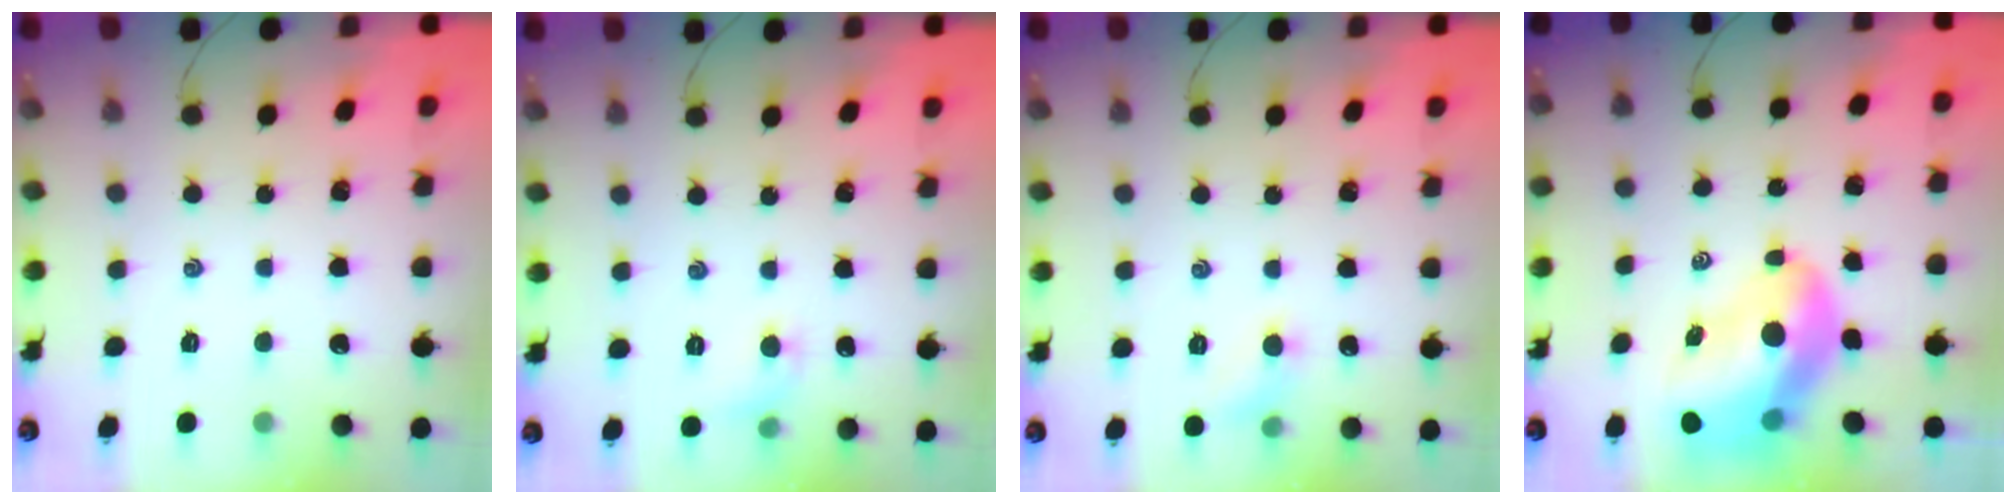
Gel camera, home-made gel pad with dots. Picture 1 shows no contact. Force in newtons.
{"total": 4.7, "press": 4.5, "slide": 1.5}
{"total": 6.2, "press": 5.9, "slide": 1.7}
{"total": 14.5, "press": 13.9, "slide": 4.1}